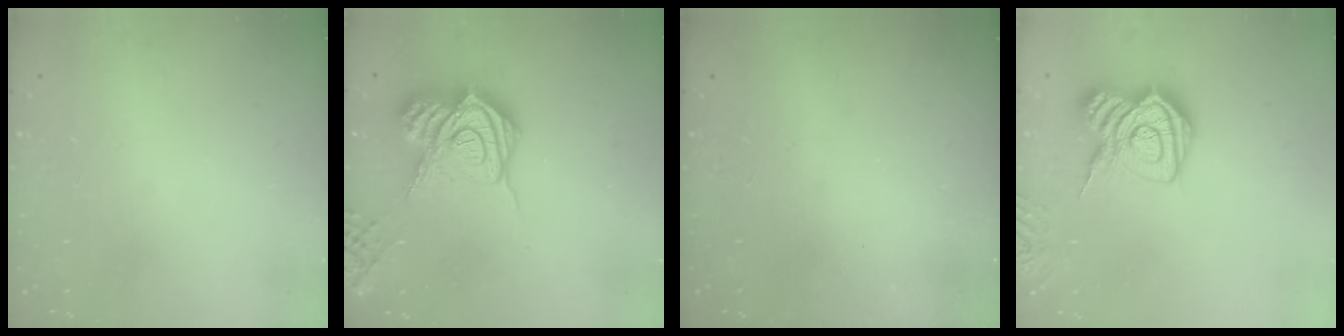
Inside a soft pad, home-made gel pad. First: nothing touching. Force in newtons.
{"total": 22.4, "press": 22.2, "slide": 2.7}
{"total": 2.3, "press": 2.2, "slide": 0.8}
{"total": 15.5, "press": 15.5, "slide": 0.7}